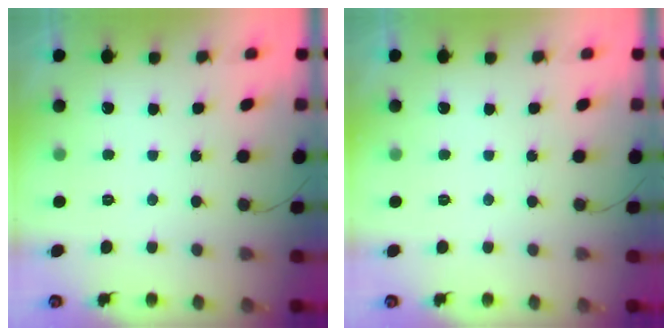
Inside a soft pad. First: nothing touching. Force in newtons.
{"total": 0.0}